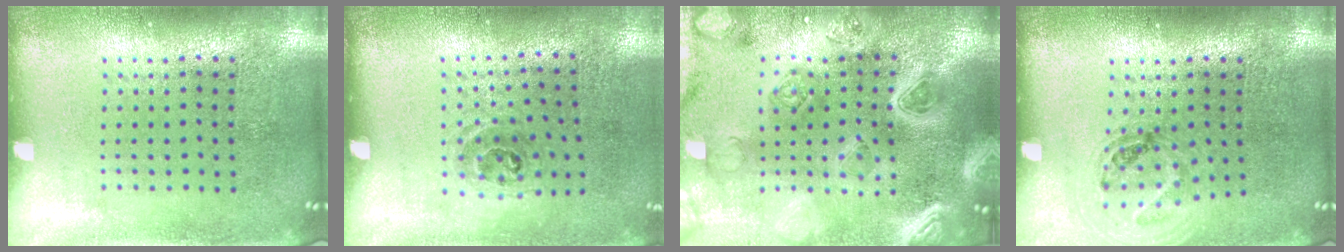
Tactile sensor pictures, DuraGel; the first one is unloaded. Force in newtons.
{"total": 1.0, "press": 0.7, "slide": 0.8}
{"total": 4.9, "press": 4.2, "slide": 2.5}
{"total": 0.9, "press": 0.9, "slide": 0.1}